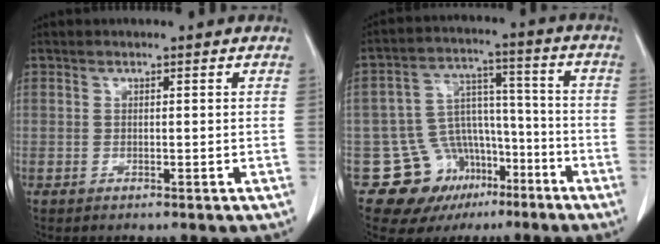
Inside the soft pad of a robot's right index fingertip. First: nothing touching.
{"total": 13.7, "force": [-7.2, 10.9, 4.2], "torque": [-0.067, 0.067, -0.095]}